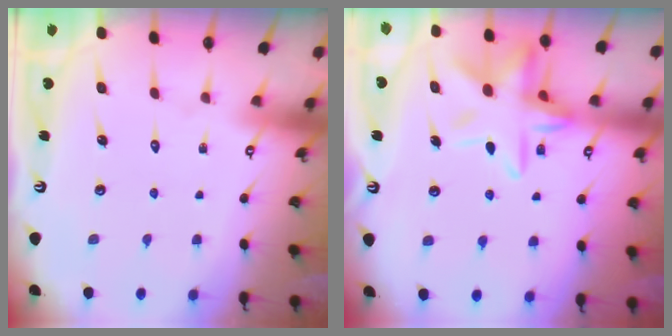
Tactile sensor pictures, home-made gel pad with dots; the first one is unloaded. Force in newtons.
{"total": 13.4, "press": 13.3, "slide": 1.4}